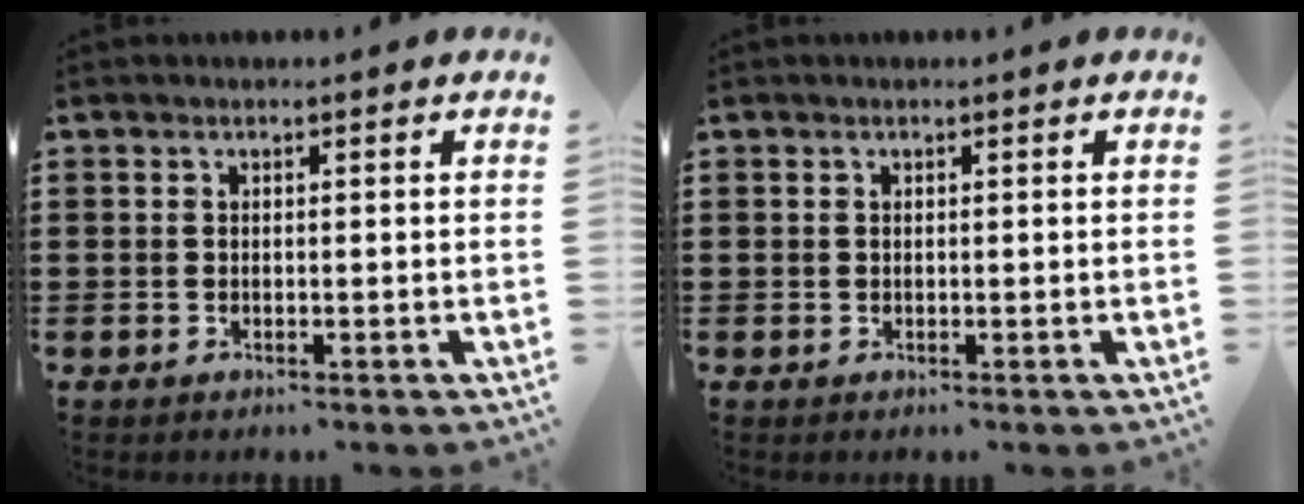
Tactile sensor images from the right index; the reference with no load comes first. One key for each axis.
{"total": 0.0}